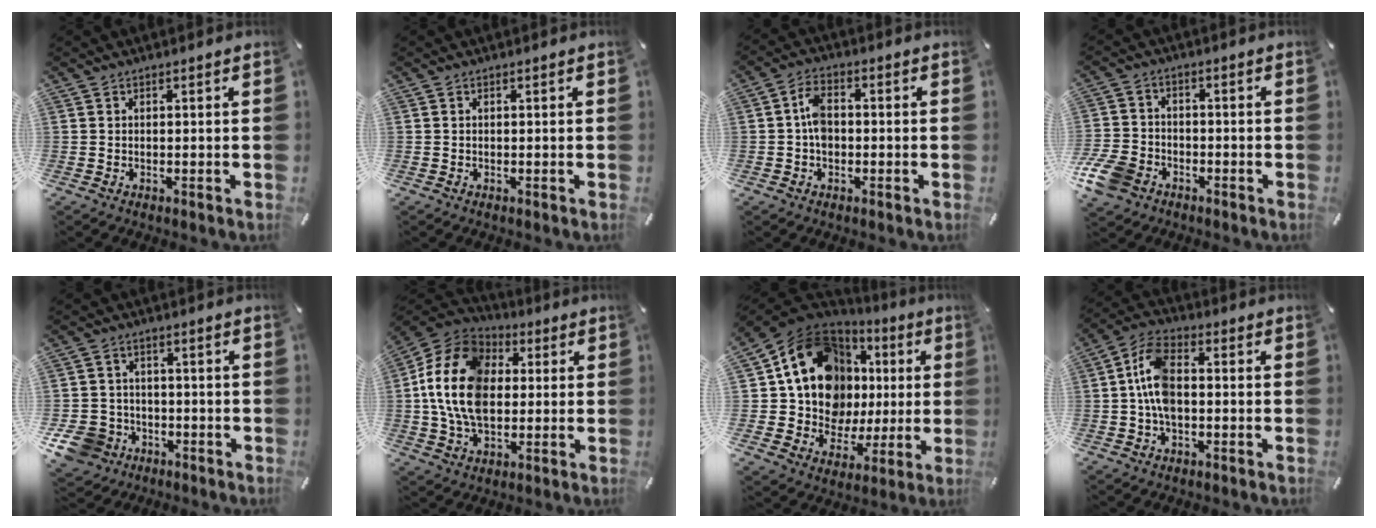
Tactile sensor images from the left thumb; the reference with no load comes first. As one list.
[{"total": 0.0}, {"total": 5.0, "force": [-0.5, 3.4, 3.6], "torque": [-0.073, 0.008, -0.009]}, {"total": 8.3, "force": [-4.5, 5.8, 3.9], "torque": [-0.091, 0.023, -0.085]}, {"total": 9.0, "force": [-4.2, 7.6, 2.4], "torque": [-0.063, 0.032, -0.079]}, {"total": 16.5, "force": [0.6, 12.5, 10.6], "torque": [-0.240, 0.011, 0.006]}, {"total": 17.2, "force": [4.9, 14.2, 8.4], "torque": [-0.143, -0.043, 0.102]}, {"total": 9.2, "force": [-0.7, 5.4, 7.4], "torque": [-0.161, 0.008, -0.014]}]